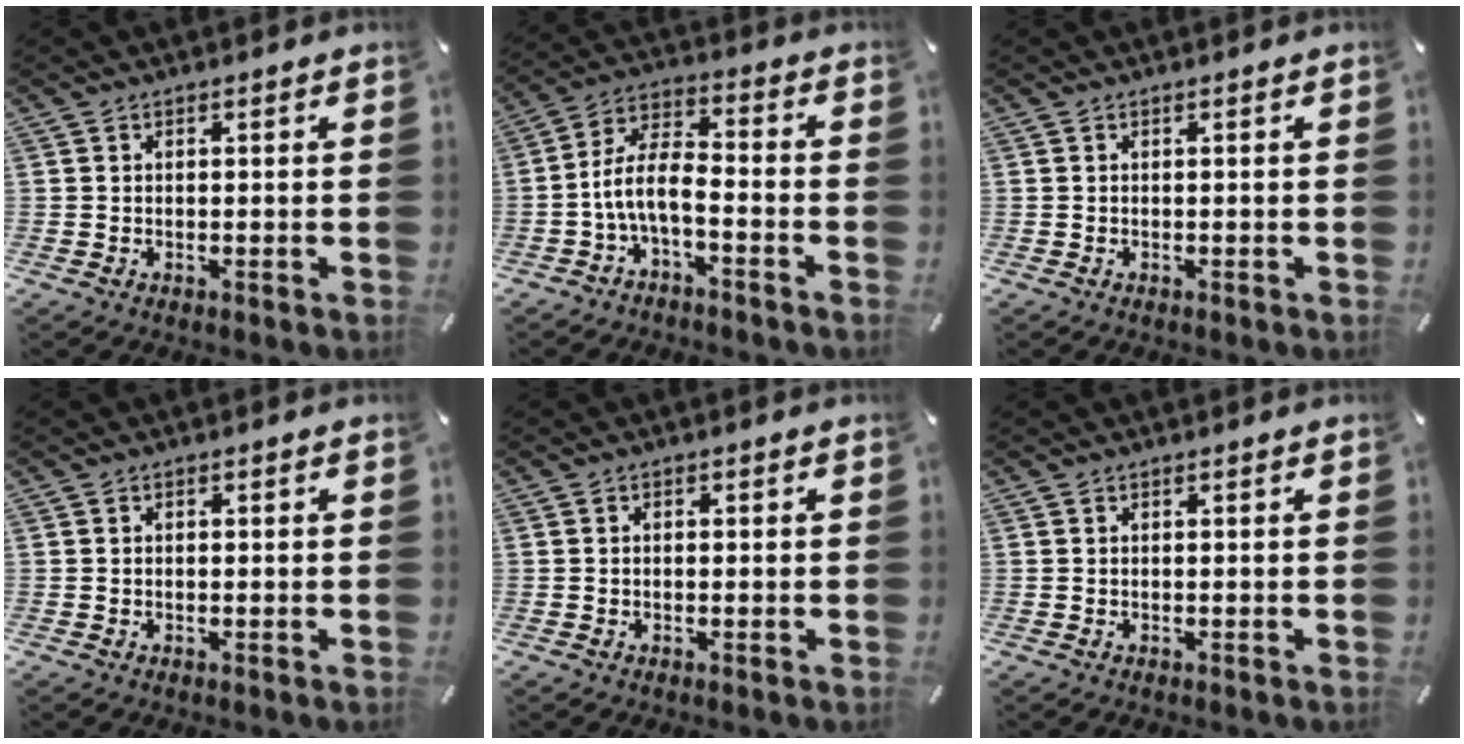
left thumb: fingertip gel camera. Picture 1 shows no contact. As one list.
[{"total": 8.4, "force": [-3.9, 3.6, 6.5], "torque": [-0.142, 0.000, -0.075]}, {"total": 0.0}, {"total": 0.6, "force": [0.0, 0.5, 0.3], "torque": [-0.006, 0.002, -0.001]}, {"total": 0.8, "force": [-0.1, 0.7, 0.4], "torque": [-0.009, 0.005, -0.003]}, {"total": 0.0}]